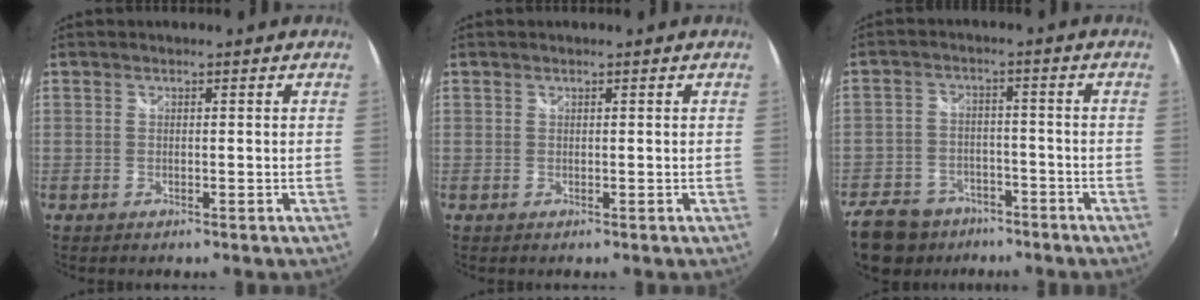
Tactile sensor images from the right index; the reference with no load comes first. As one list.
[{"total": 0.0}, {"total": 14.5, "force": [-9.9, 8.9, 5.6], "torque": [-0.160, 0.004, -0.148]}]